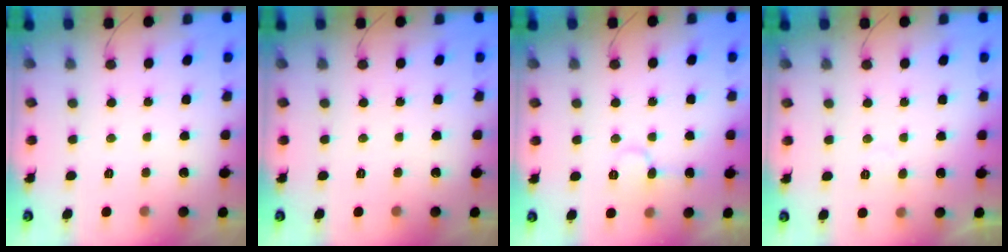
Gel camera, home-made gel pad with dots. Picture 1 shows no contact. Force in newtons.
{"total": 0.0}
{"total": 7.5, "press": 7.4, "slide": 0.9}
{"total": 3.3, "press": 3.3, "slide": 0.2}